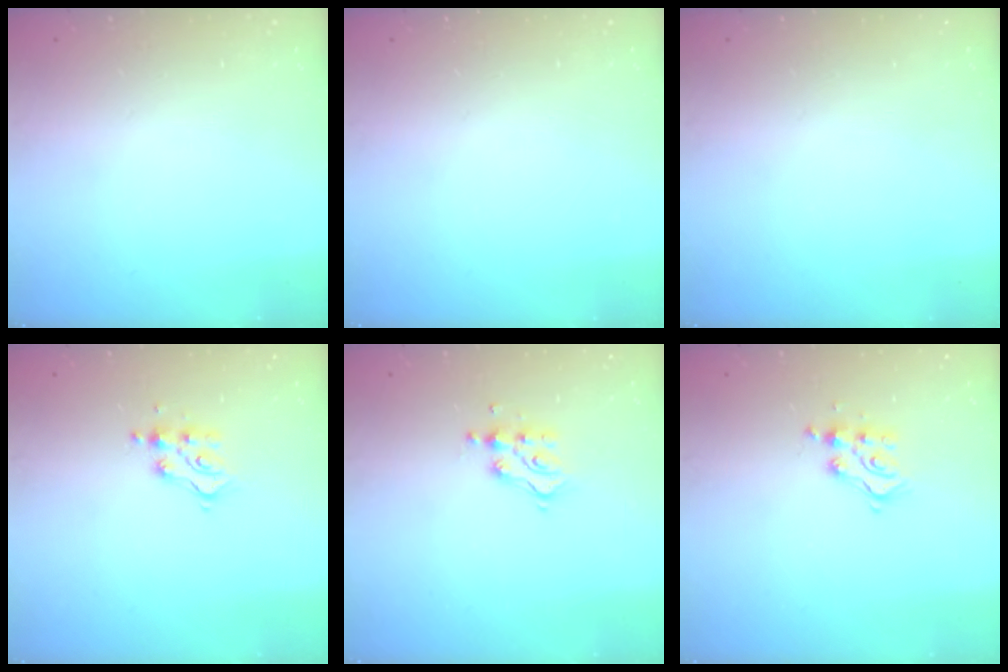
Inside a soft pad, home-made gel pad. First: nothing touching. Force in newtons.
{"total": 0.0}
{"total": 0.0}
{"total": 8.9, "press": 8.9, "slide": 0.7}
{"total": 6.9, "press": 6.9, "slide": 0.6}
{"total": 8.0, "press": 8.0, "slide": 0.5}